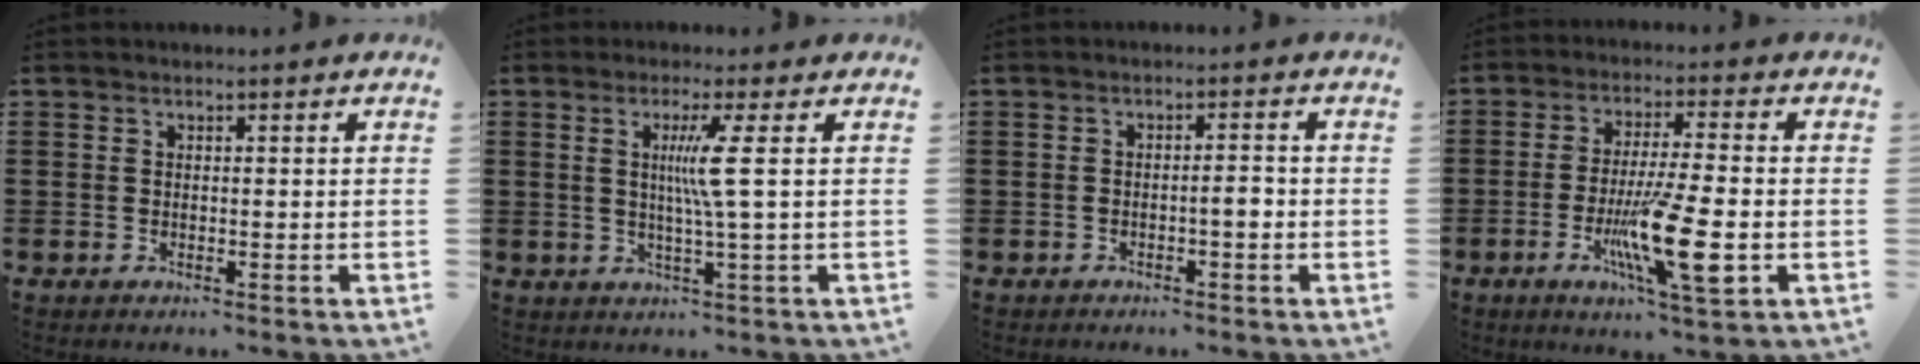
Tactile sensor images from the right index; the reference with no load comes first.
{"total": 4.7, "force": [0.9, -1.1, 4.4], "torque": [-0.085, -0.012, 0.012]}
{"total": 2.0, "force": [-0.6, 0.3, 1.9], "torque": [-0.035, 0.001, -0.011]}
{"total": 13.0, "force": [-3.6, 2.1, 12.3], "torque": [-0.236, -0.015, -0.064]}